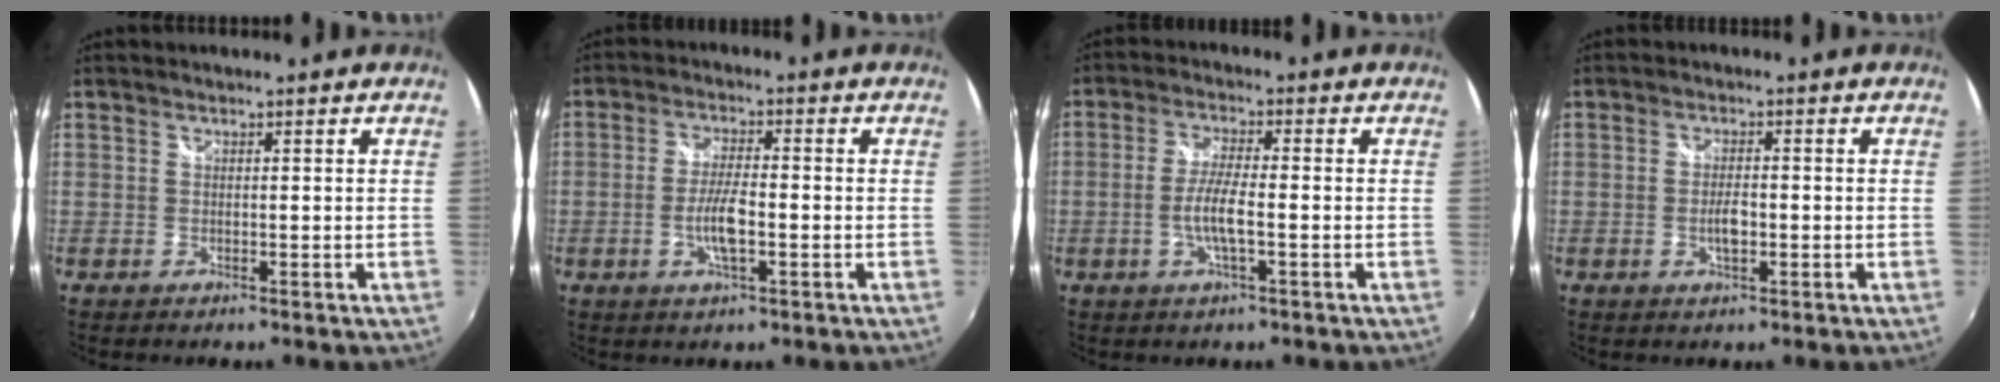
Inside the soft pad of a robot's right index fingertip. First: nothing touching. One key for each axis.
{"total": 5.9, "fx": -1.8, "fy": 1.4, "fz": 5.4, "tx": -0.110, "ty": -0.002, "tz": -0.033}
{"total": 5.7, "fx": -1.6, "fy": 0.7, "fz": 5.4, "tx": -0.110, "ty": -0.002, "tz": -0.031}
{"total": 3.2, "fx": -0.8, "fy": 1.2, "fz": 2.8, "tx": -0.054, "ty": -0.002, "tz": -0.016}